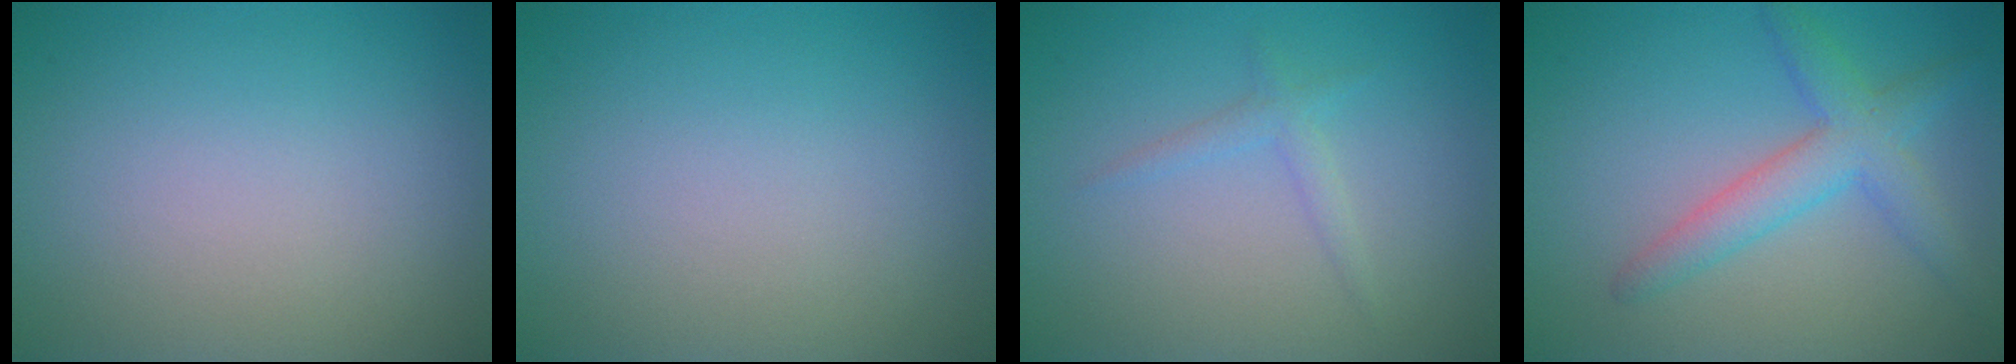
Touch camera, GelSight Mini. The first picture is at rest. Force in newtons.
{"total": 0.0}
{"total": 1.3, "press": 1.3, "slide": 0.1}
{"total": 3.9, "press": 3.9, "slide": 0.1}